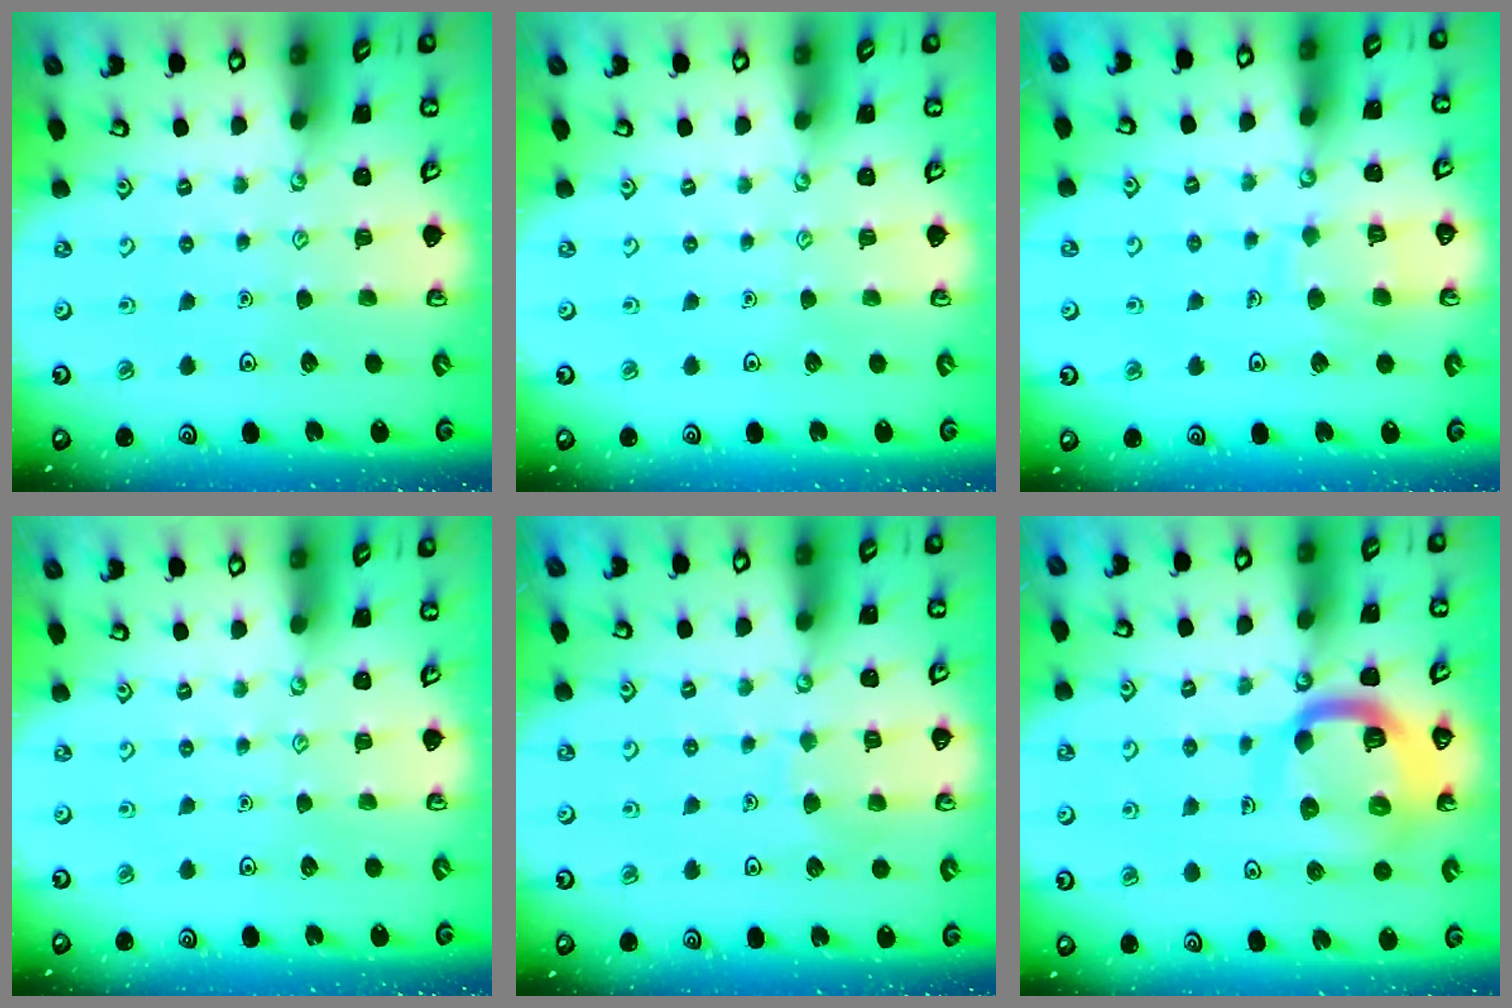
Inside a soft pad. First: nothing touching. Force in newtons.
{"total": 0.0}
{"total": 8.0, "press": 8.0, "slide": 0.8}
{"total": 0.0}
{"total": 6.4, "press": 6.3, "slide": 0.7}
{"total": 15.6, "press": 15.5, "slide": 1.7}